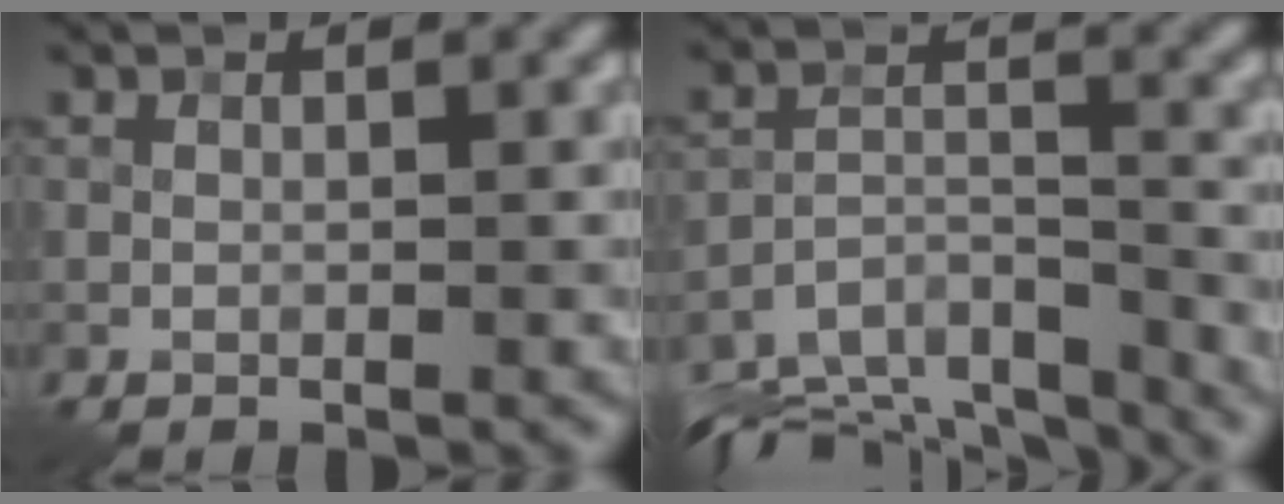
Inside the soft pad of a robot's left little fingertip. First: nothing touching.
{"total": 11.6, "force": [-10.5, 3.7, 3.4], "torque": [-0.068, -0.002, -0.150]}